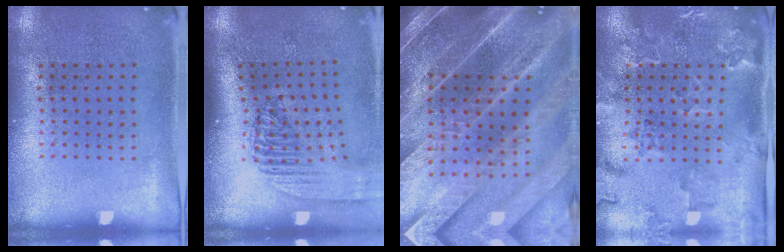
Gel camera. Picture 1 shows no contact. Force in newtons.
{"total": 2.3, "press": 1.8, "slide": 1.5}
{"total": 5.3, "press": 4.5, "slide": 2.6}
{"total": 2.4, "press": 2.2, "slide": 0.8}